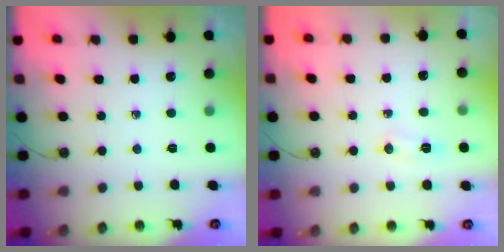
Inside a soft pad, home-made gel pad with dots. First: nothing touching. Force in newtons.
{"total": 5.8, "press": 5.7, "slide": 0.9}